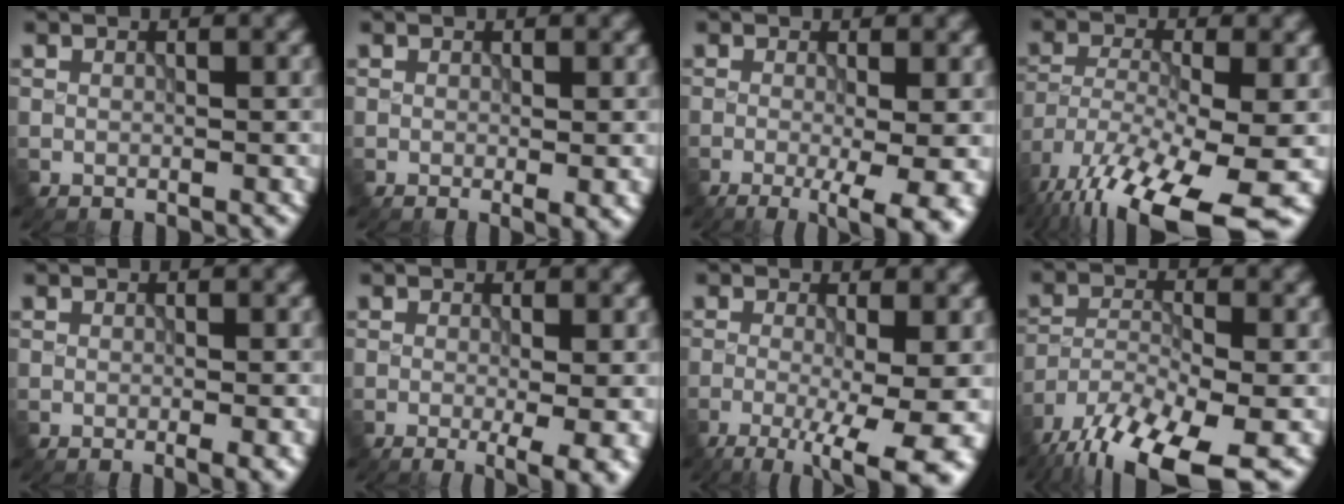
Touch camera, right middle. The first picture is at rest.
{"total": 1.5, "force": [-0.2, 0.2, 1.5], "torque": [-0.018, -0.008, -0.004]}
{"total": 7.0, "force": [-2.3, 2.2, 6.3], "torque": [-0.078, -0.011, -0.024]}
{"total": 14.7, "force": [-9.6, 4.2, 10.3], "torque": [-0.220, -0.034, -0.151]}
{"total": 1.9, "force": [-0.6, 0.4, 1.8], "torque": [-0.019, -0.005, -0.009]}
{"total": 5.1, "force": [-1.3, 1.4, 4.7], "torque": [-0.065, -0.016, -0.011]}
{"total": 9.8, "force": [-3.8, 3.2, 8.4], "torque": [-0.127, -0.018, -0.050]}
{"total": 13.3, "force": [-10.4, 4.0, 7.3], "torque": [-0.153, -0.046, -0.167]}